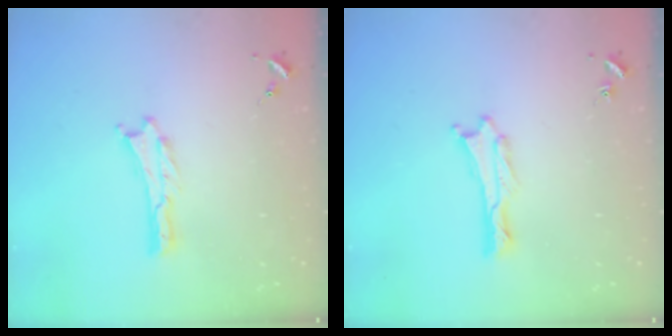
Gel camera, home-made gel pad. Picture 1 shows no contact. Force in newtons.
{"total": 0.6, "press": 0.6, "slide": 0.1}